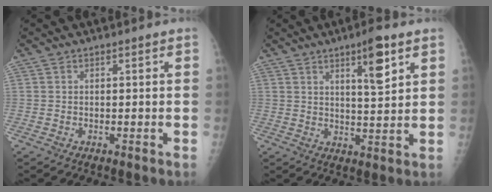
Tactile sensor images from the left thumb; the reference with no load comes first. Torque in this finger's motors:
{"motor_torque": [0.00, 0.10, -0.19, 0.01, 0.07]}